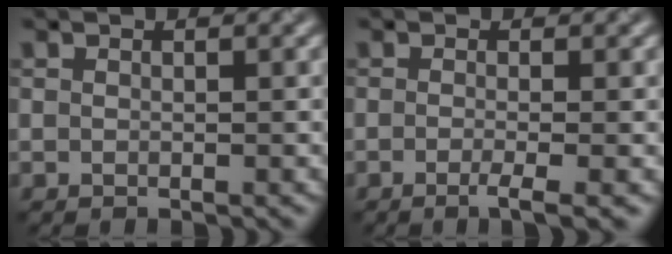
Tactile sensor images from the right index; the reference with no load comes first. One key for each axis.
{"total": 2.6, "fx": -0.9, "fy": 0.6, "fz": 2.3, "tx": -0.032, "ty": -0.007, "tz": -0.018}